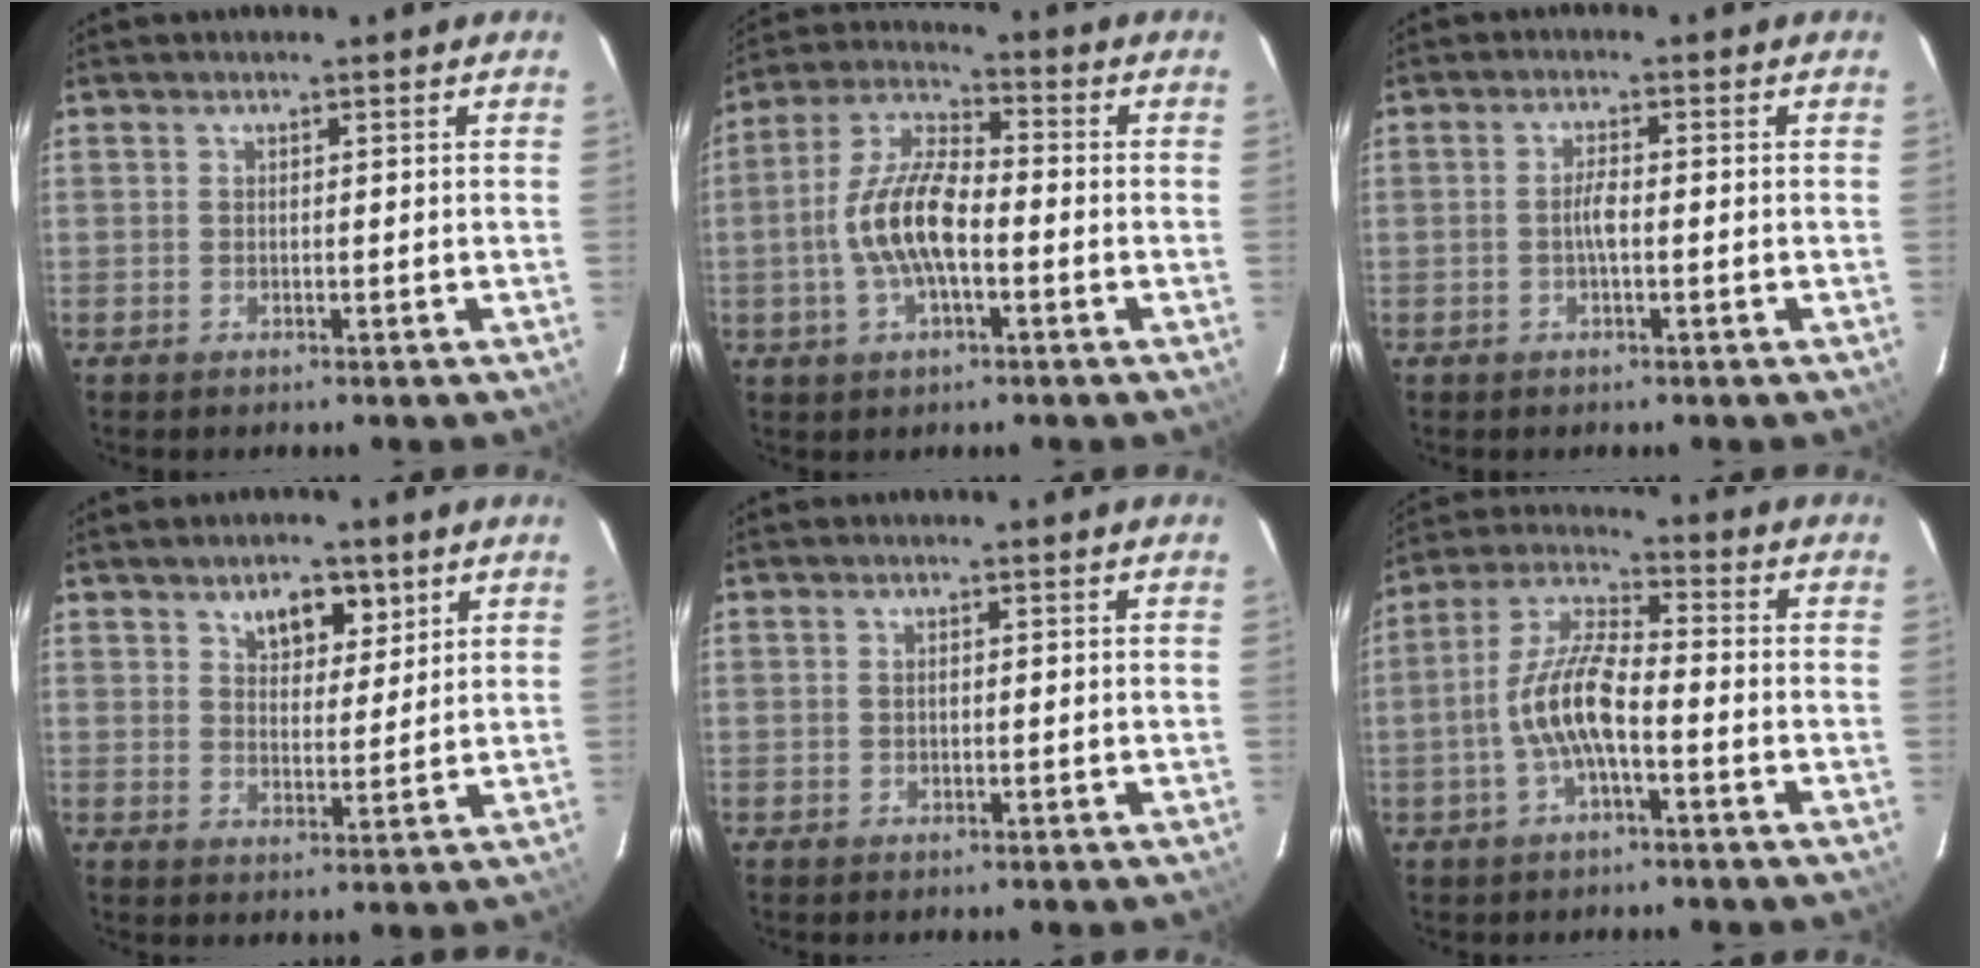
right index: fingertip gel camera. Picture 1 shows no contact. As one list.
[{"total": 11.7, "force": [-2.5, 4.6, 10.4], "torque": [-0.221, 0.010, -0.051]}, {"total": 2.4, "force": [-0.6, 0.4, 2.3], "torque": [-0.046, 0.003, -0.012]}, {"total": 6.5, "force": [3.9, 3.5, 3.9], "torque": [-0.054, 0.002, 0.062]}, {"total": 0.8, "force": [0.0, 0.6, 0.6], "torque": [-0.011, 0.003, 0.000]}, {"total": 10.0, "force": [-3.0, 3.0, 9.1], "torque": [-0.198, 0.010, -0.059]}]